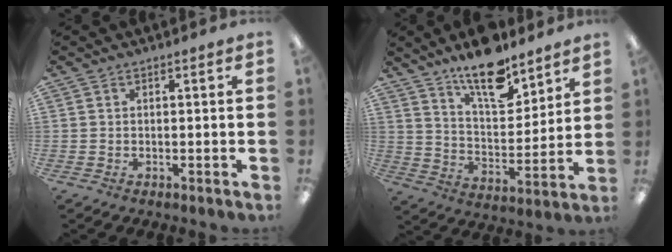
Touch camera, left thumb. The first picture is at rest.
{"total": 15.1, "force": [11.9, 5.5, 7.6], "torque": [-0.125, -0.074, 0.208]}